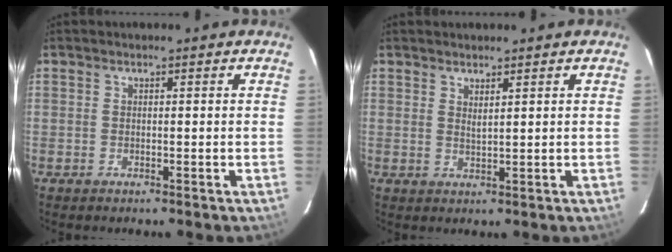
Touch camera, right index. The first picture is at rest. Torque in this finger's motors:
{"motor_torque": [-0.04, 0.16, -0.02, 0.00]}